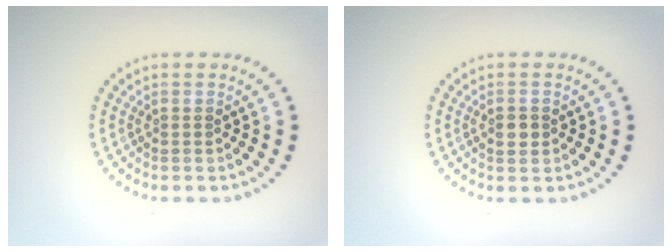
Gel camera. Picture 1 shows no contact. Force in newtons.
{"total": 1.6, "press": 1.5, "slide": 0.3}